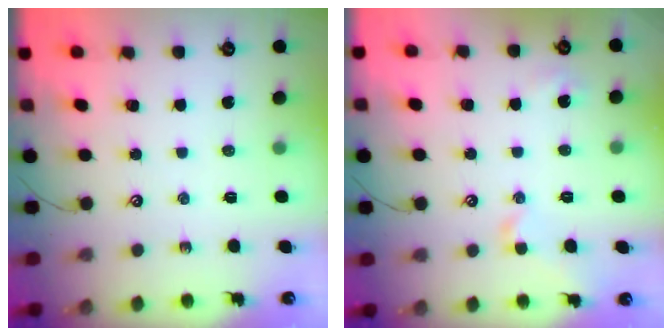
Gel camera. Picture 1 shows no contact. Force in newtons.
{"total": 2.2, "press": 2.1, "slide": 0.6}